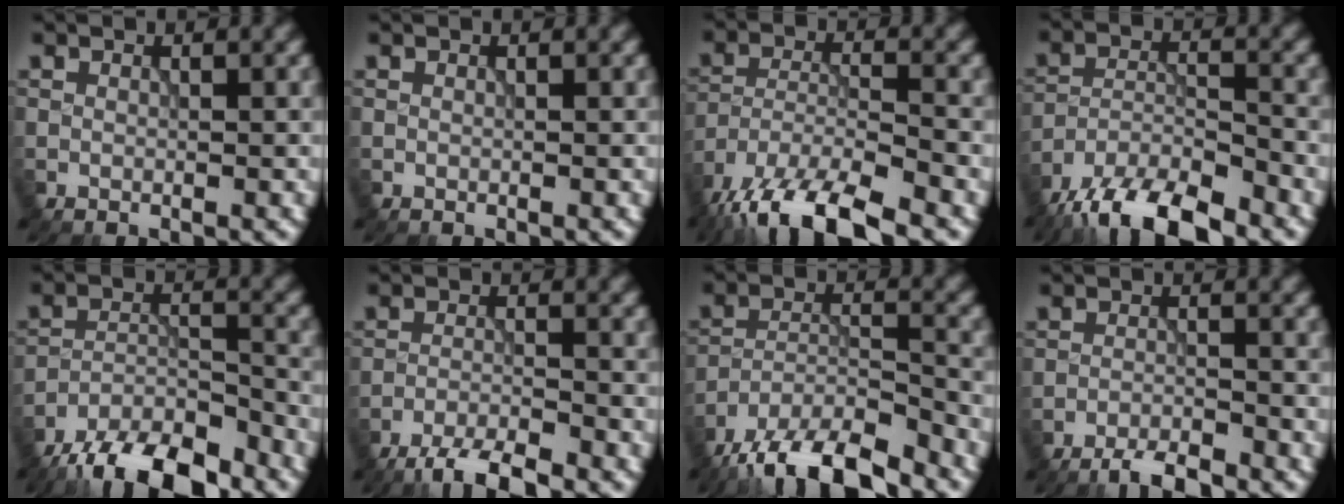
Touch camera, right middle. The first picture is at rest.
{"total": 0.0}
{"total": 12.4, "force": [-9.7, 3.6, 6.8], "torque": [-0.134, -0.034, -0.161]}
{"total": 9.7, "force": [-7.8, 2.9, 5.1], "torque": [-0.088, -0.010, -0.143]}
{"total": 10.1, "force": [-8.2, 3.1, 5.1], "torque": [-0.079, -0.006, -0.147]}
{"total": 4.5, "force": [-3.8, 0.7, 2.4], "torque": [-0.045, -0.004, -0.075]}
{"total": 11.4, "force": [-9.2, 3.3, 5.8], "torque": [-0.094, -0.019, -0.158]}
{"total": 3.5, "force": [-3.0, 0.5, 1.7], "torque": [-0.029, -0.004, -0.058]}